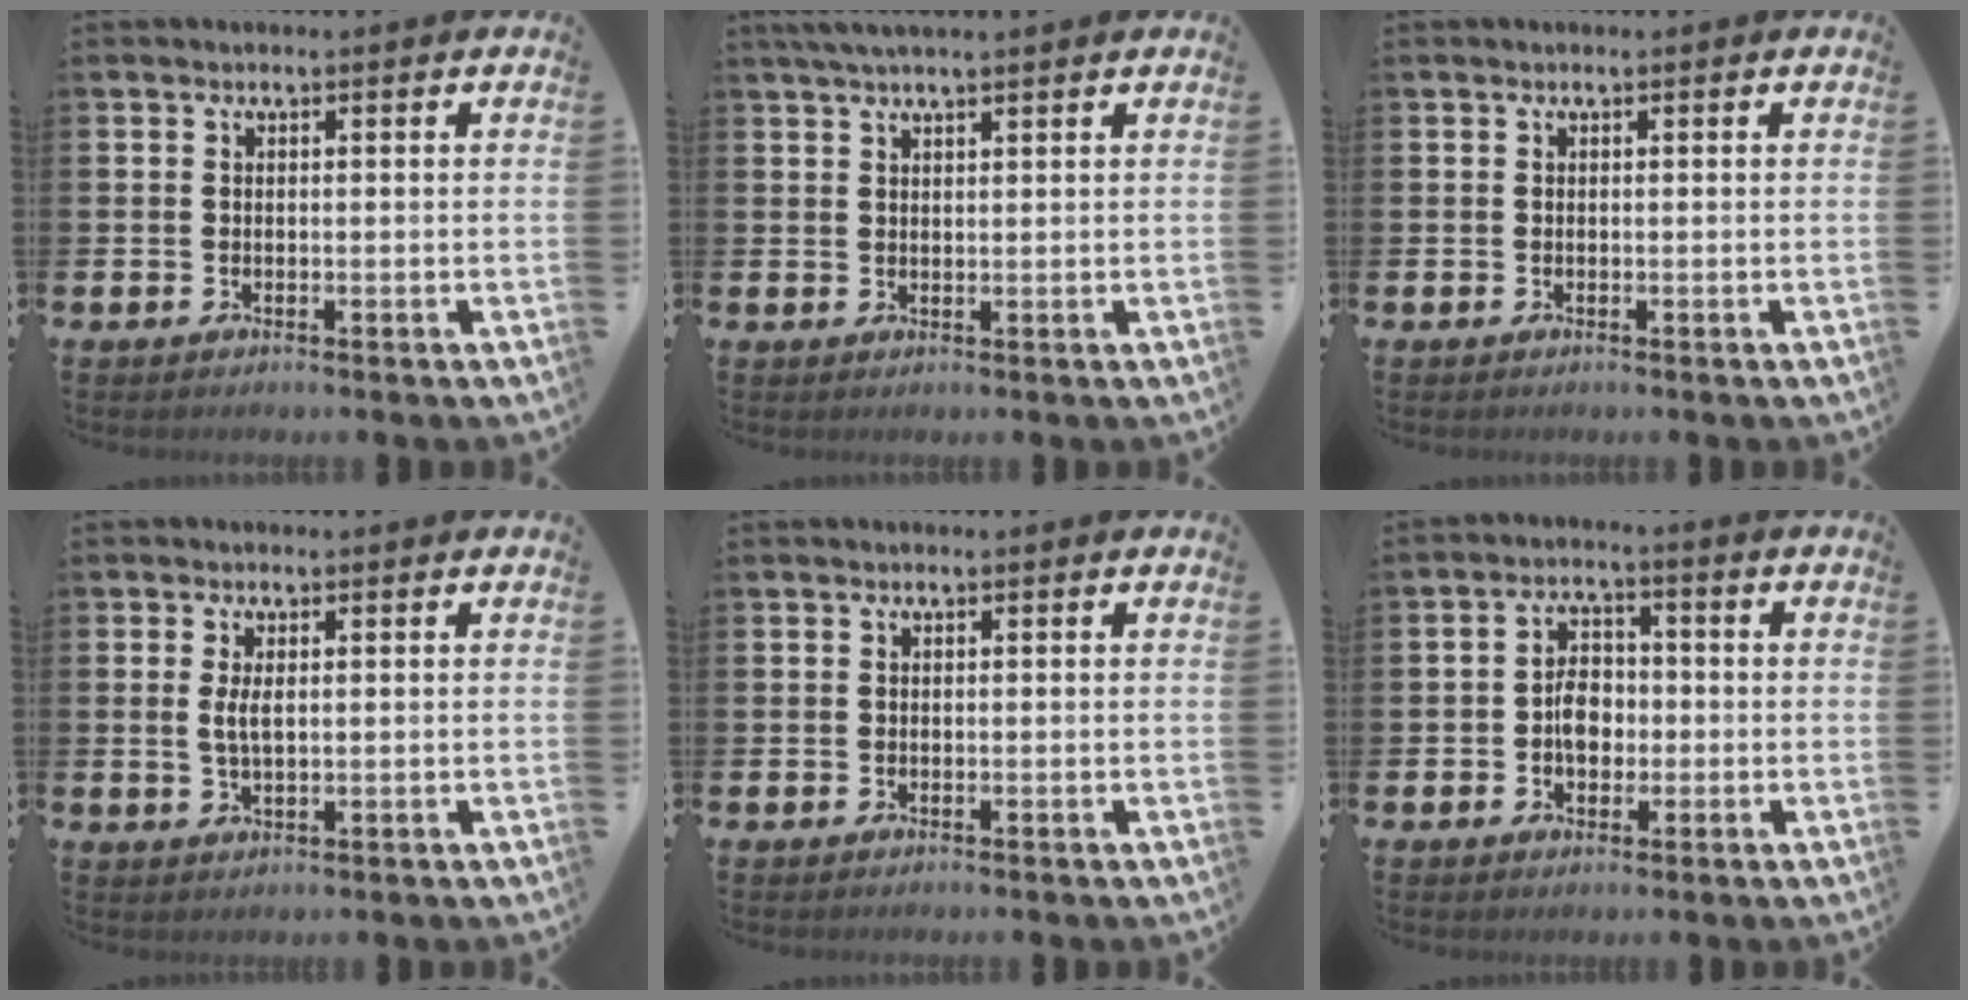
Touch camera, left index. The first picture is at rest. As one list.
[{"total": 2.7, "force": [2.3, 0.2, 1.4], "torque": [-0.034, 0.003, 0.044]}, {"total": 0.0}, {"total": 2.4, "force": [0.6, 0.9, 2.2], "torque": [-0.037, 0.001, 0.007]}, {"total": 0.0}, {"total": 4.3, "force": [-0.7, 2.9, 3.0], "torque": [-0.043, 0.003, -0.018]}]